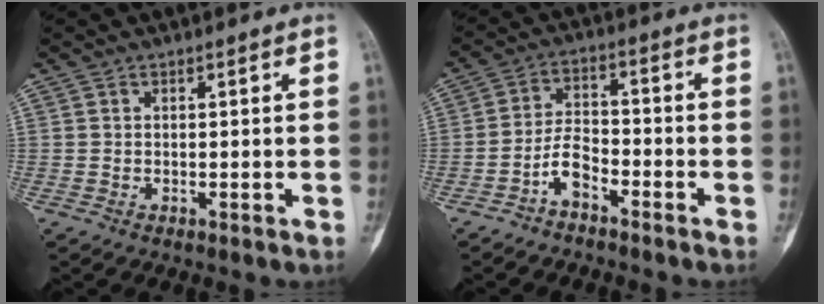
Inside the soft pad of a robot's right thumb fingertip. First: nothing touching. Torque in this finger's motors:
{"motor_torque": [-0.02, 0.12, 0.47, -0.23, 0.01]}